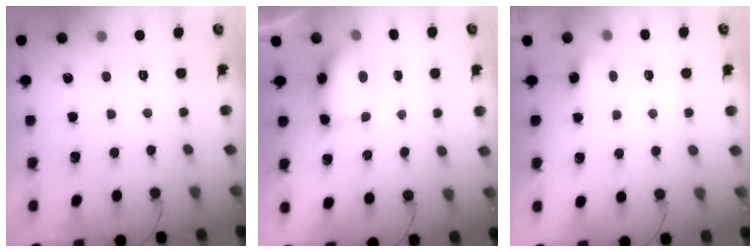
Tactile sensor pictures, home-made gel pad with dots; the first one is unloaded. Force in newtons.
{"total": 7.1, "press": 7.1, "slide": 0.5}
{"total": 3.3, "press": 3.1, "slide": 1.1}